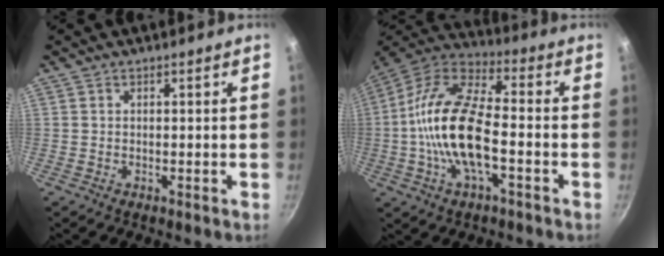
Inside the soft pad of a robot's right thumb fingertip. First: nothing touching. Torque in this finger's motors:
{"motor_torque": [0.61, 1.07, 2.26, -0.51, 0.76]}